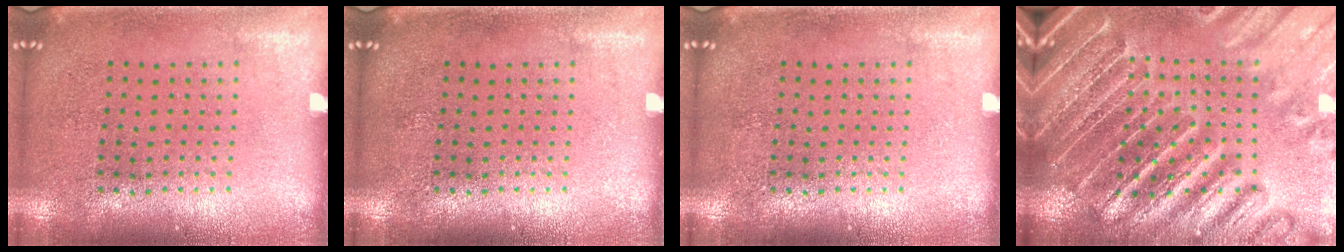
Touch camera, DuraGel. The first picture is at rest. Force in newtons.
{"total": 0.0}
{"total": 0.0}
{"total": 3.9, "press": 3.7, "slide": 1.1}